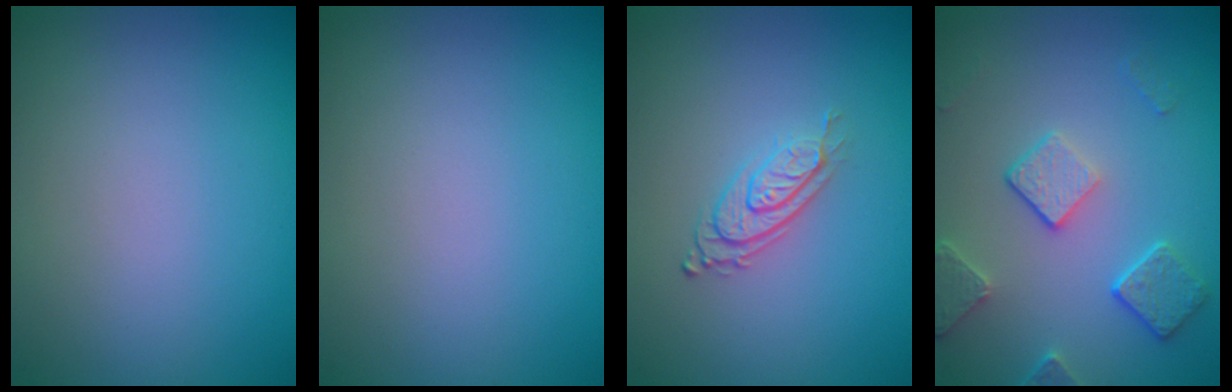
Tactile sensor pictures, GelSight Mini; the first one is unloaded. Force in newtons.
{"total": 0.0}
{"total": 2.9, "press": 2.0, "slide": 2.0}
{"total": 3.9, "press": 3.1, "slide": 2.4}